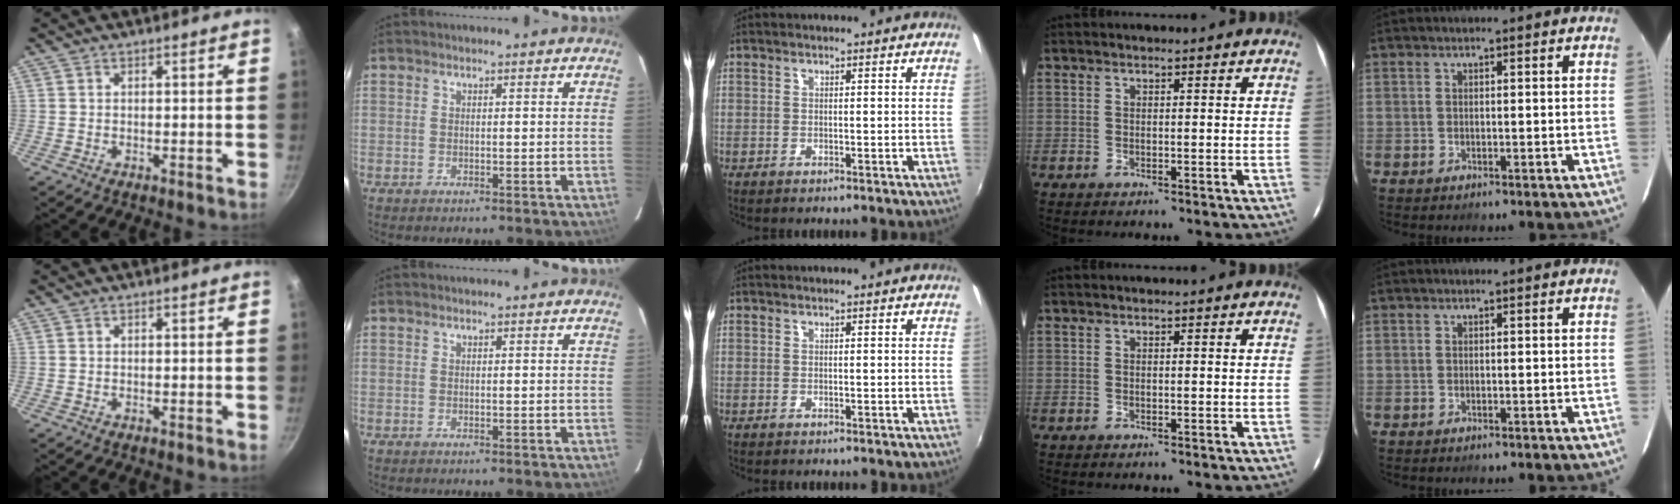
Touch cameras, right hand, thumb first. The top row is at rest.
{}